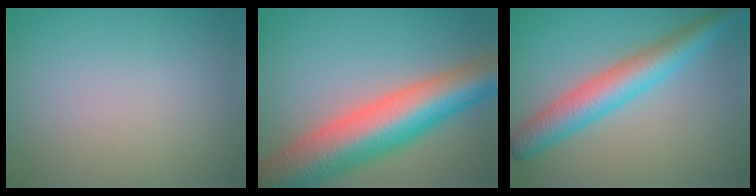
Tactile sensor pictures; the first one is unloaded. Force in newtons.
{"total": 11.1, "press": 11.0, "slide": 0.5}
{"total": 5.2, "press": 5.2, "slide": 0.1}